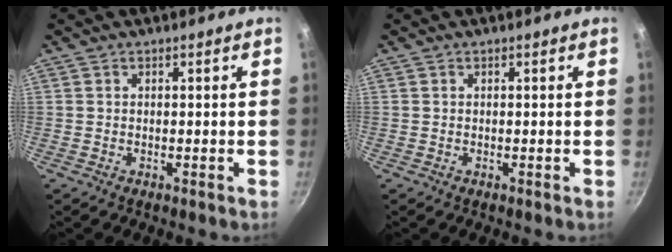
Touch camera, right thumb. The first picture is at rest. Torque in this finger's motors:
{"motor_torque": [-0.03, 0.02, 0.00, 0.00, 0.00]}